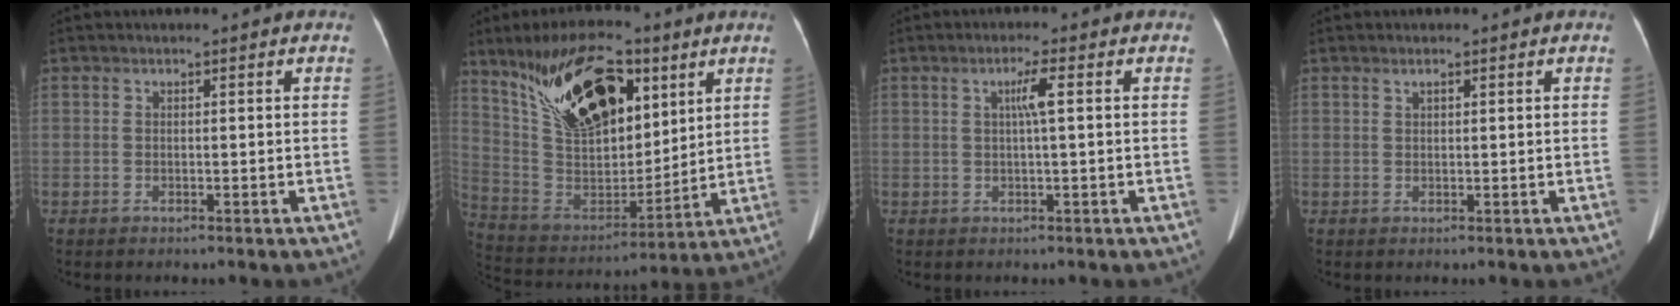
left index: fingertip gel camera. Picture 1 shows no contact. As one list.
[{"total": 21.1, "force": [10.7, 9.3, 15.6], "torque": [-0.299, 0.020, 0.203]}, {"total": 2.8, "force": [0.5, -0.3, 2.8], "torque": [-0.053, 0.003, 0.010]}, {"total": 0.7, "force": [0.5, 0.3, 0.4], "torque": [-0.011, 0.005, 0.011]}]